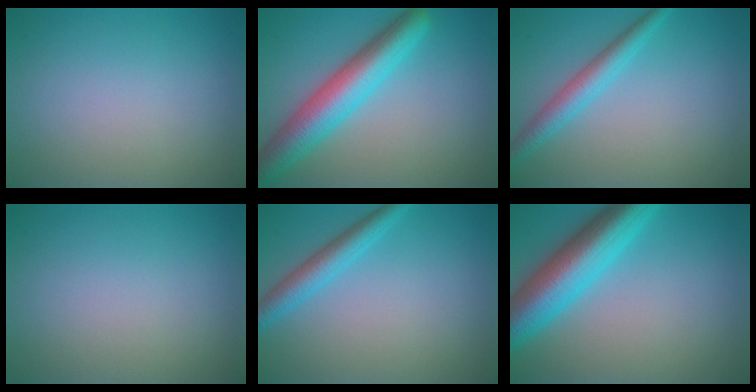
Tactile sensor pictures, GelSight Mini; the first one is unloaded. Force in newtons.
{"total": 6.6, "press": 6.6, "slide": 0.3}
{"total": 2.9, "press": 2.9, "slide": 0.1}
{"total": 0.0}
{"total": 3.0, "press": 3.0, "slide": 0.0}
{"total": 8.5, "press": 8.5, "slide": 0.3}